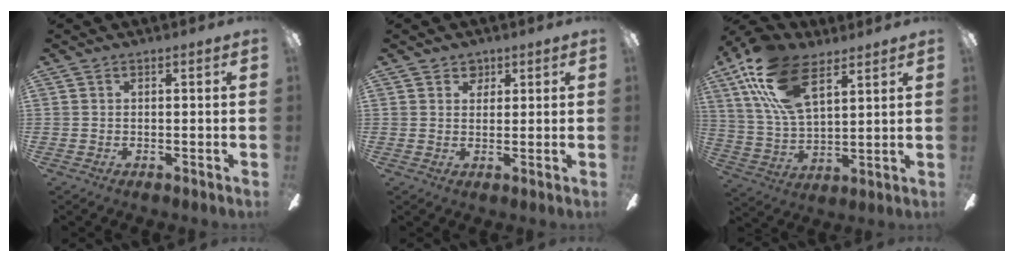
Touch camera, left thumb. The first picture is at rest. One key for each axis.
{"total": 3.3, "fx": 2.2, "fy": 2.4, "fz": 0.5, "tx": 0.005, "ty": -0.006, "tz": 0.036}
{"total": 19.3, "fx": 10.3, "fy": 9.3, "fz": 13.5, "tx": -0.287, "ty": -0.027, "tz": 0.181}